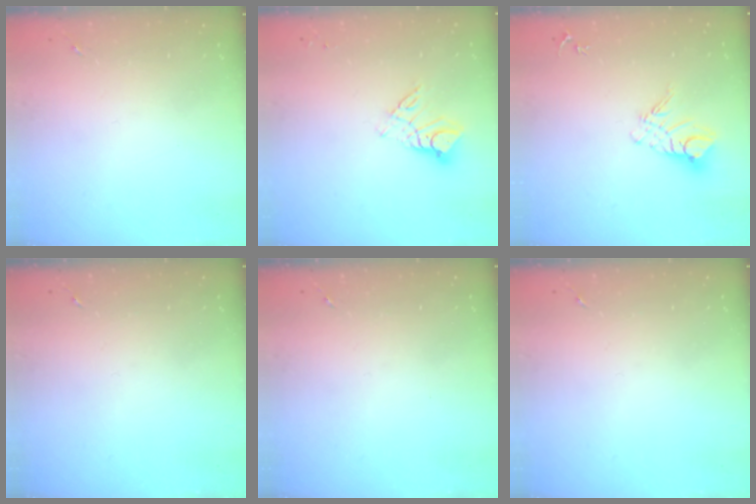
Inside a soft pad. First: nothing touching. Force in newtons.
{"total": 9.2, "press": 9.1, "slide": 0.8}
{"total": 10.6, "press": 10.5, "slide": 0.7}
{"total": 0.0}
{"total": 0.0}
{"total": 0.0}